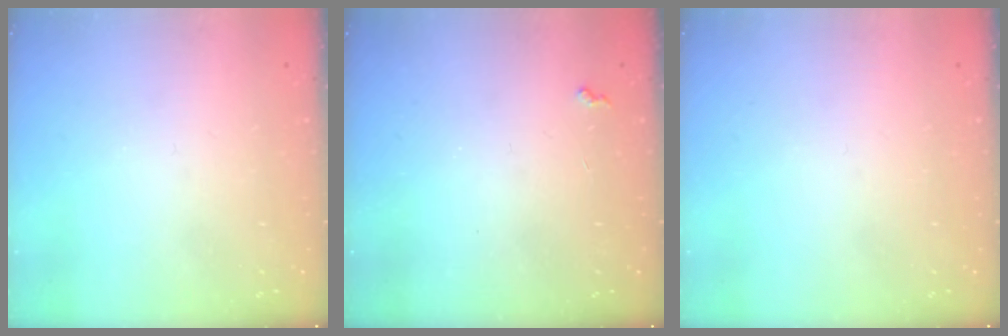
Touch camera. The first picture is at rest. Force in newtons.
{"total": 5.5, "press": 5.5, "slide": 0.8}
{"total": 0.0}